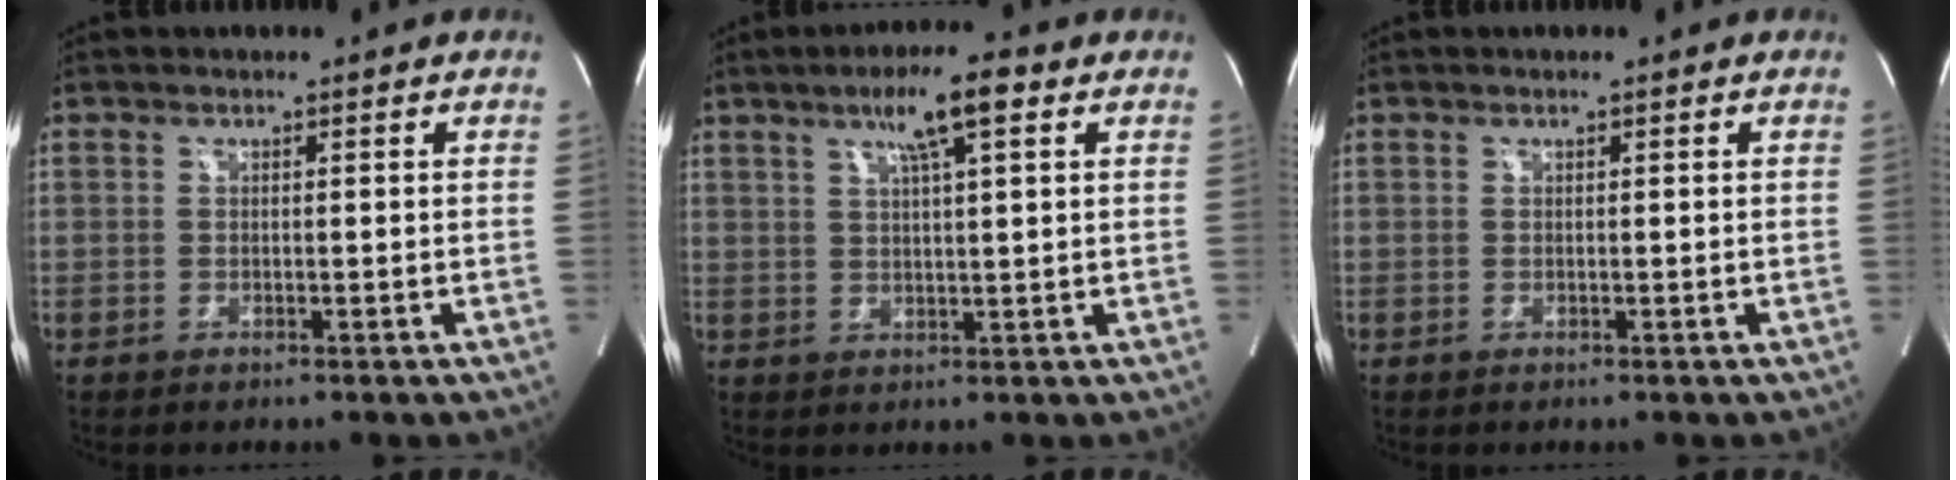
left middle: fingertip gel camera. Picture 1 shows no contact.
{"total": 7.3, "force": [3.8, 0.4, 6.3], "torque": [-0.108, 0.012, 0.061]}
{"total": 0.0}